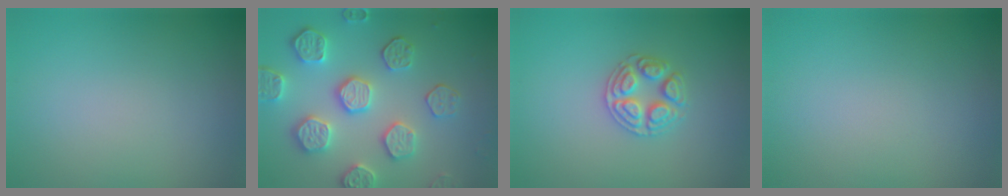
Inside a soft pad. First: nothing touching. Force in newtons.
{"total": 5.5, "press": 5.1, "slide": 2.2}
{"total": 2.9, "press": 2.8, "slide": 0.4}
{"total": 0.0}